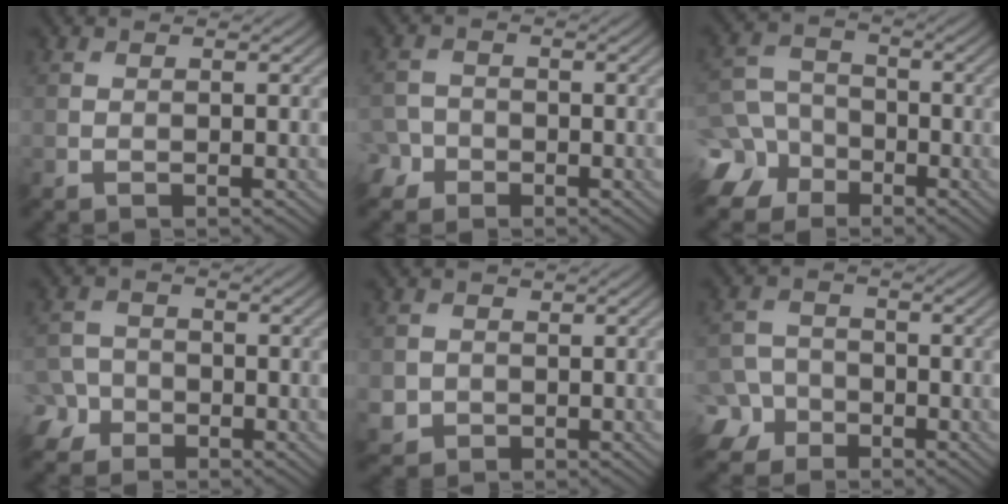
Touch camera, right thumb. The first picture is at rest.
{"total": 2.7, "force": [-1.7, 2.1, 0.6], "torque": [-0.015, -0.002, -0.040]}
{"total": 8.3, "force": [-4.3, 6.4, 2.9], "torque": [-0.069, -0.014, -0.111]}
{"total": 4.2, "force": [-2.3, 3.2, 1.2], "torque": [-0.020, -0.002, -0.054]}
{"total": 2.5, "force": [-0.1, 2.5, 0.4], "torque": [-0.019, -0.008, -0.003]}
{"total": 5.8, "force": [-3.6, 4.3, 1.6], "torque": [-0.025, -0.009, -0.079]}